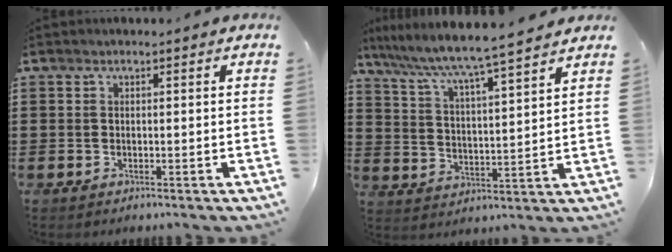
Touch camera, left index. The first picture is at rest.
{"total": 5.4, "force": [4.9, -0.8, 2.1], "torque": [-0.065, -0.042, 0.074]}